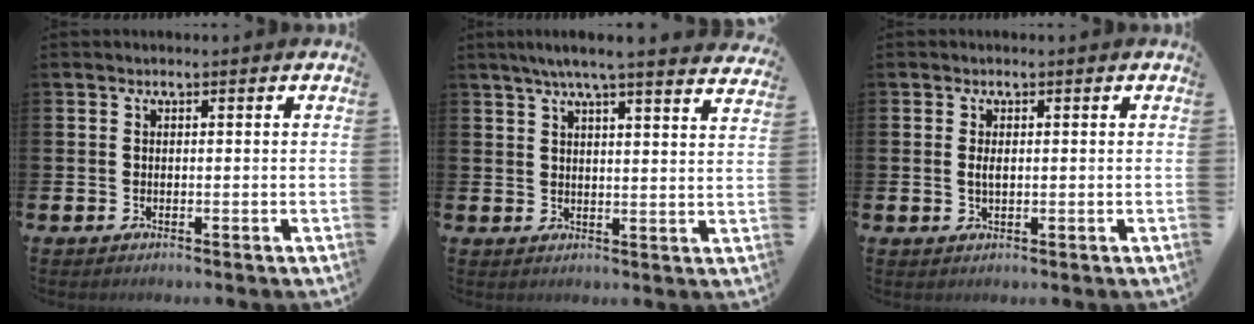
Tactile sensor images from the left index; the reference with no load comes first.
{"total": 5.7, "force": [5.2, -0.3, 2.4], "torque": [-0.050, -0.022, 0.088]}
{"total": 1.3, "force": [0.2, 0.6, 1.1], "torque": [-0.018, 0.003, 0.001]}